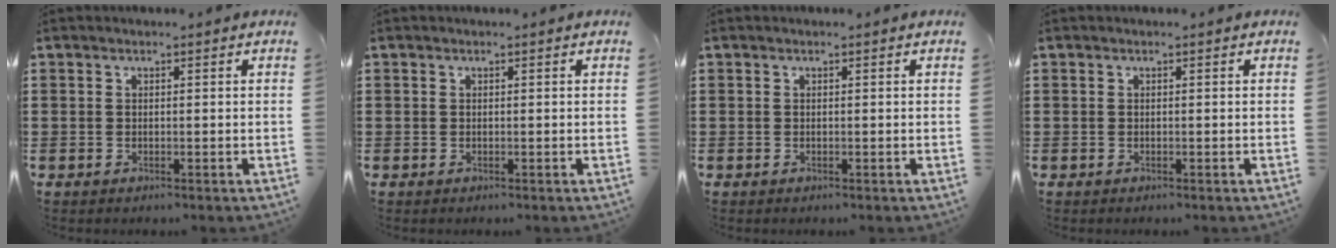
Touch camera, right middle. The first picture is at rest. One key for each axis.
{"total": 0.0}
{"total": 0.0}
{"total": 0.0}